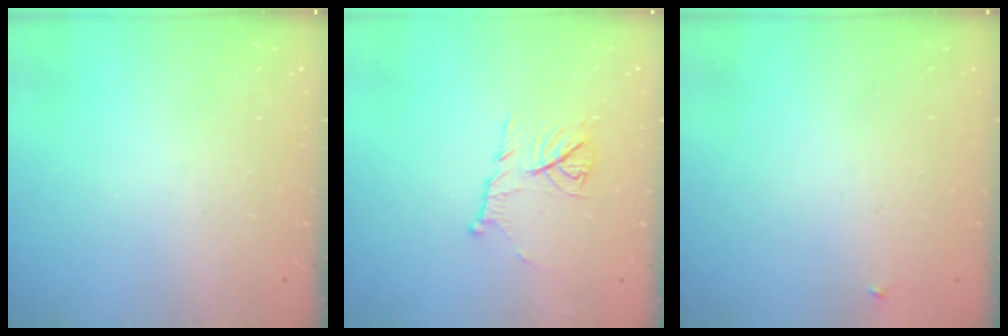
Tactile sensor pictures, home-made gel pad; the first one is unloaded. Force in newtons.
{"total": 10.3, "press": 10.3, "slide": 0.1}
{"total": 2.3, "press": 2.3, "slide": 0.2}